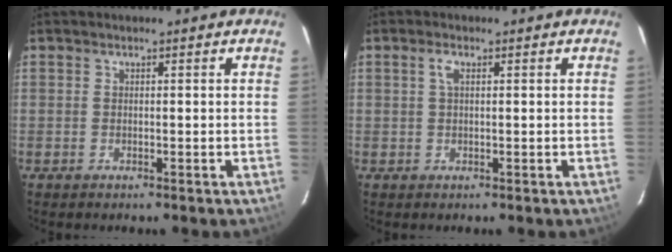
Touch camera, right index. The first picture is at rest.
{"total": 1.6, "force": [0.5, 0.6, 1.4], "torque": [-0.031, 0.004, 0.010]}